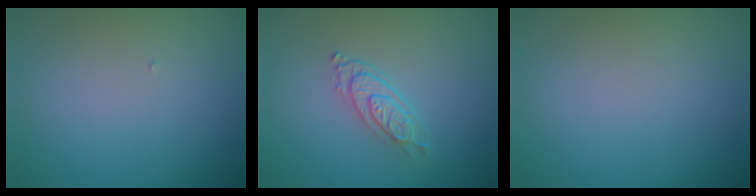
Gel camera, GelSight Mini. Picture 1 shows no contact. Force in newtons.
{"total": 2.8, "press": 2.2, "slide": 1.7}
{"total": 0.0}